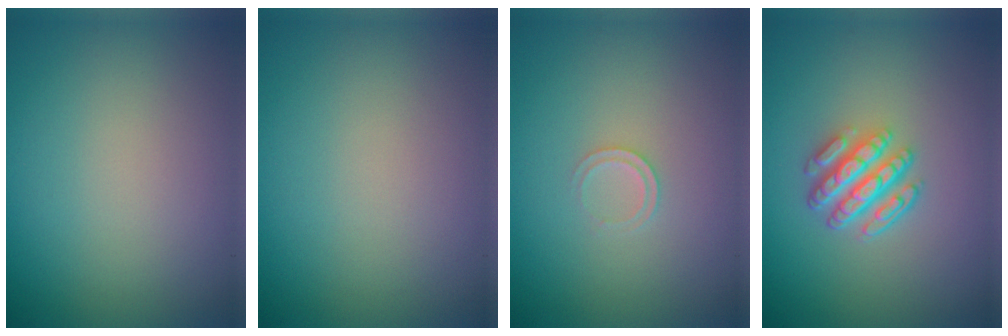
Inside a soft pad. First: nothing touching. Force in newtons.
{"total": 0.0}
{"total": 0.9, "press": 0.9, "slide": 0.1}
{"total": 4.7, "press": 3.5, "slide": 3.1}